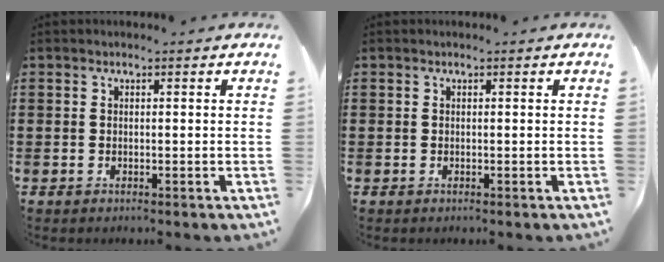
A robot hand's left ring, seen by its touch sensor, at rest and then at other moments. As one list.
[{"total": 0.0}]